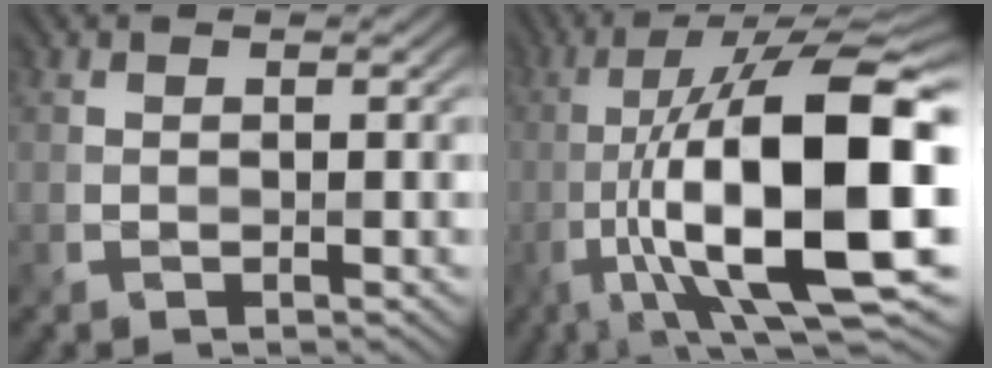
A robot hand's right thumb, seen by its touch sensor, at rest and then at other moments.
{"total": 19.0, "force": [-3.0, 6.1, 17.7], "torque": [-0.305, 0.007, -0.039]}